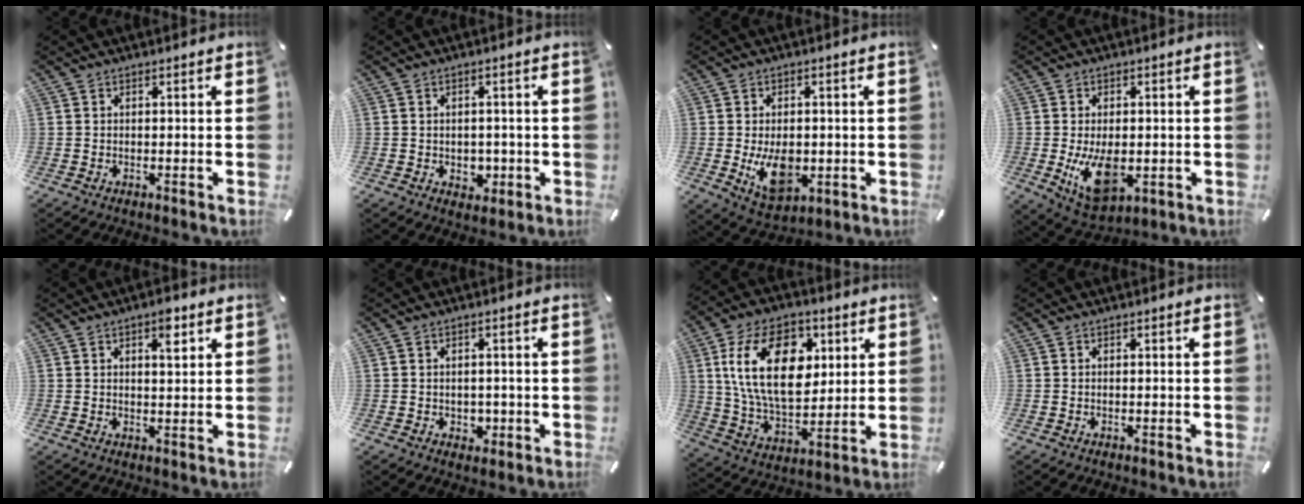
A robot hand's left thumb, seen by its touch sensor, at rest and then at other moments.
{"total": 3.3, "force": [-0.4, 3.0, 1.4], "torque": [-0.010, -0.003, -0.010]}
{"total": 10.4, "force": [-1.2, 7.0, 7.7], "torque": [-0.126, -0.008, -0.017]}
{"total": 11.1, "force": [-1.3, 6.7, 8.8], "torque": [-0.148, -0.015, -0.017]}
{"total": 4.6, "force": [2.5, 1.8, 3.4], "torque": [-0.041, -0.009, 0.036]}
{"total": 2.6, "force": [-0.3, 2.4, 1.0], "torque": [-0.002, -0.003, -0.011]}
{"total": 20.2, "force": [5.6, 13.0, 14.4], "torque": [-0.284, 0.005, 0.092]}
{"total": 0.0}